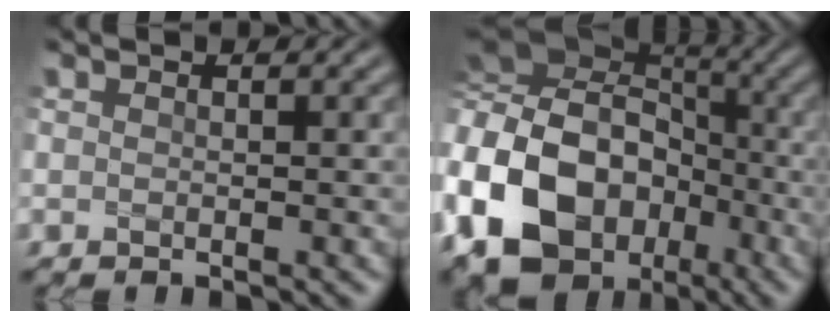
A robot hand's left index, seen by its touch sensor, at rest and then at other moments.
{"total": 18.0, "force": [-4.6, 14.3, 9.9], "torque": [-0.225, -0.025, -0.110]}